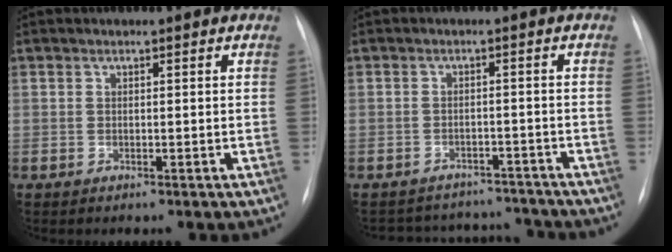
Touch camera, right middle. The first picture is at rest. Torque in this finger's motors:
{"motor_torque": [0.12, -0.51, -0.11, -0.08]}